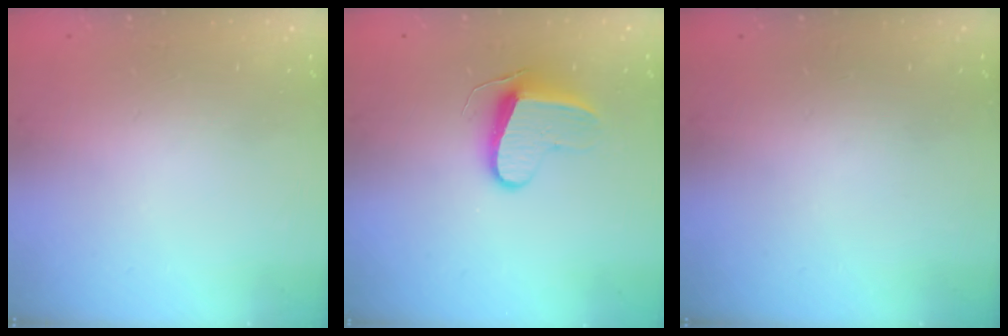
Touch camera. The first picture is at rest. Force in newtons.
{"total": 9.0, "press": 9.0, "slide": 0.6}
{"total": 0.0}